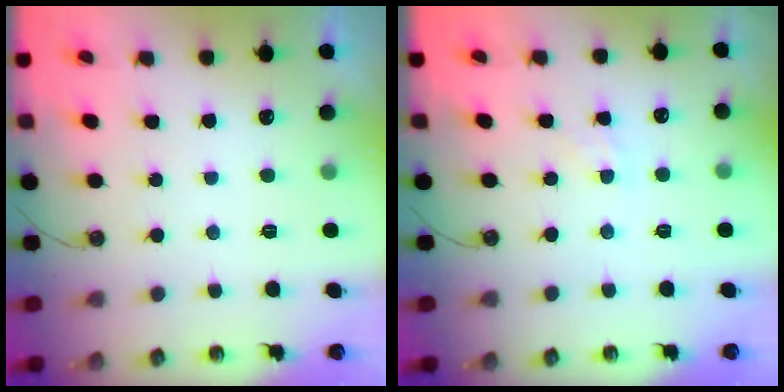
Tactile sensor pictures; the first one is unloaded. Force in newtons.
{"total": 3.0, "press": 3.0, "slide": 0.4}